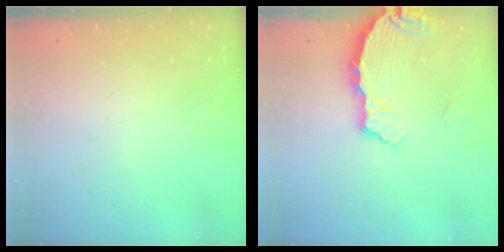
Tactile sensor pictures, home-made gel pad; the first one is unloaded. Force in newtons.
{"total": 3.4, "press": 3.3, "slide": 0.4}